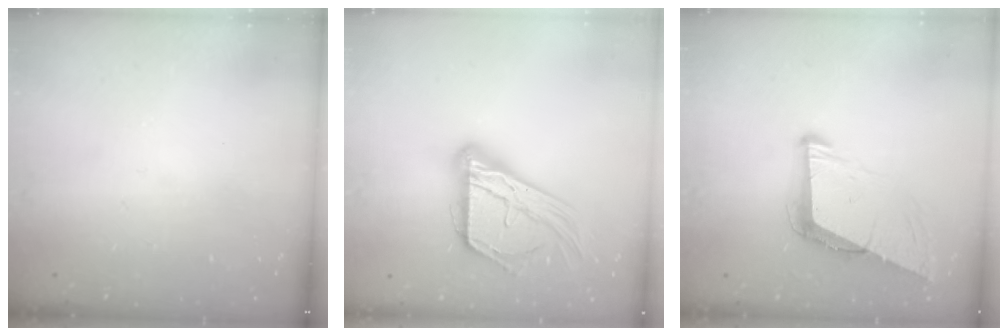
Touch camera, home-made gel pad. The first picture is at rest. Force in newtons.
{"total": 17.9, "press": 17.8, "slide": 1.5}
{"total": 9.1, "press": 8.4, "slide": 3.5}